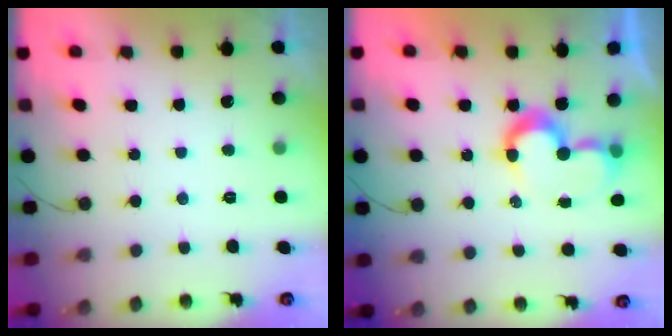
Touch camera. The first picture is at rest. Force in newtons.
{"total": 9.4, "press": 9.4, "slide": 0.6}